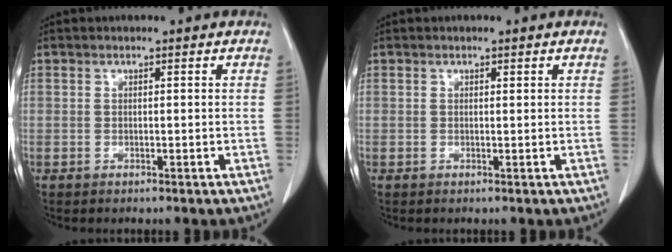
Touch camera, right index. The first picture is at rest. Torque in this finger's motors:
{"motor_torque": [-0.16, 0.10, 0.01, -0.01]}